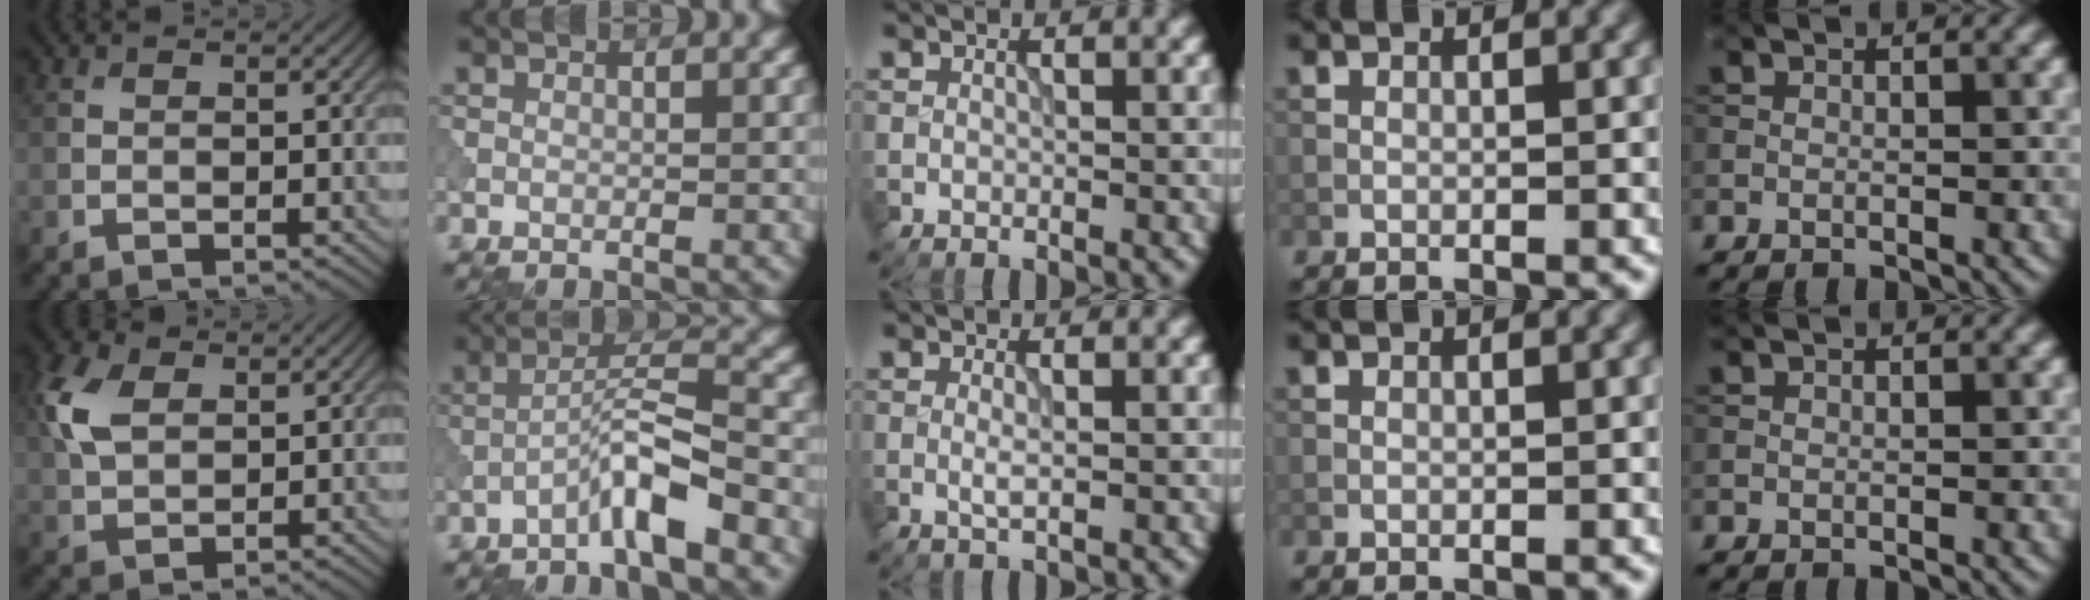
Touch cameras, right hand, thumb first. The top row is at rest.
{"thumb": {"total": 6.4, "force": [2.3, 3.9, 4.5], "torque": [-0.124, 0.010, 0.044]}, "index": {"total": 4.3, "force": [-2.7, 0.3, 3.3], "torque": [-0.061, 0.020, -0.059]}, "middle": {"total": 1.0, "force": [0.0, 0.1, 1.0], "torque": [-0.020, -0.001, -0.001]}}